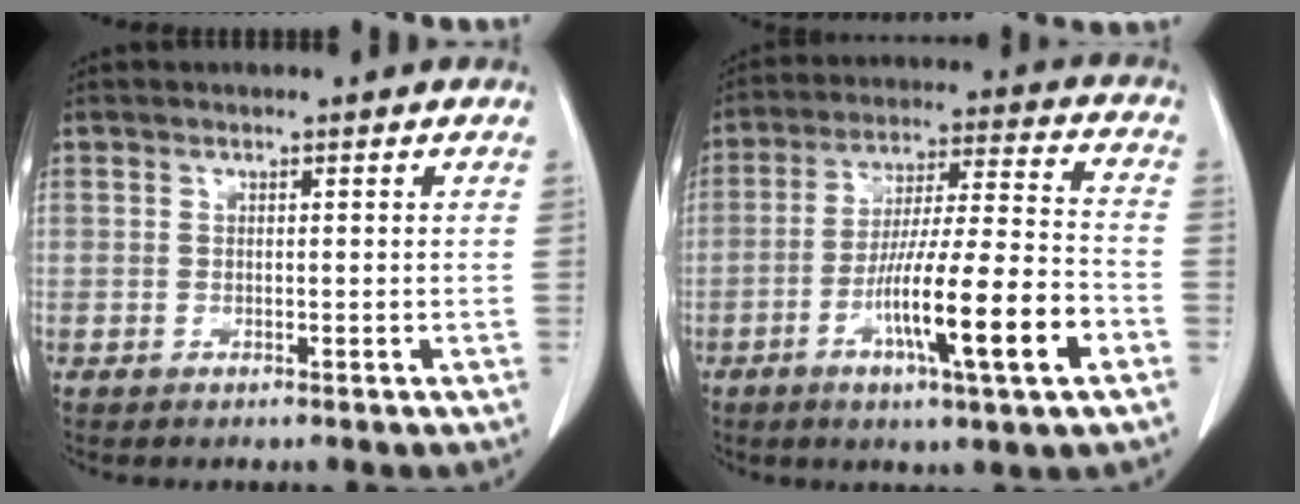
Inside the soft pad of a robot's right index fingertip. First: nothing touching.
{"total": 16.1, "force": [-6.3, 0.6, 14.8], "torque": [-0.256, -0.007, -0.103]}